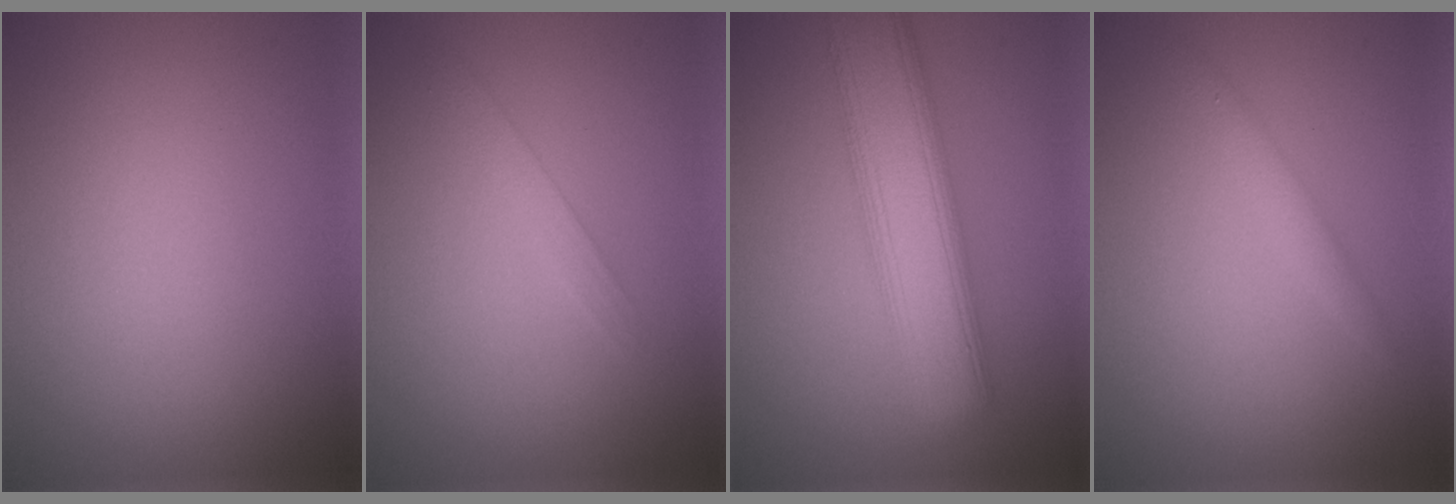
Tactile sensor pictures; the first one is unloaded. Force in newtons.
{"total": 1.2, "press": 1.2, "slide": 0.0}
{"total": 8.0, "press": 8.0, "slide": 0.4}
{"total": 1.5, "press": 1.4, "slide": 0.1}